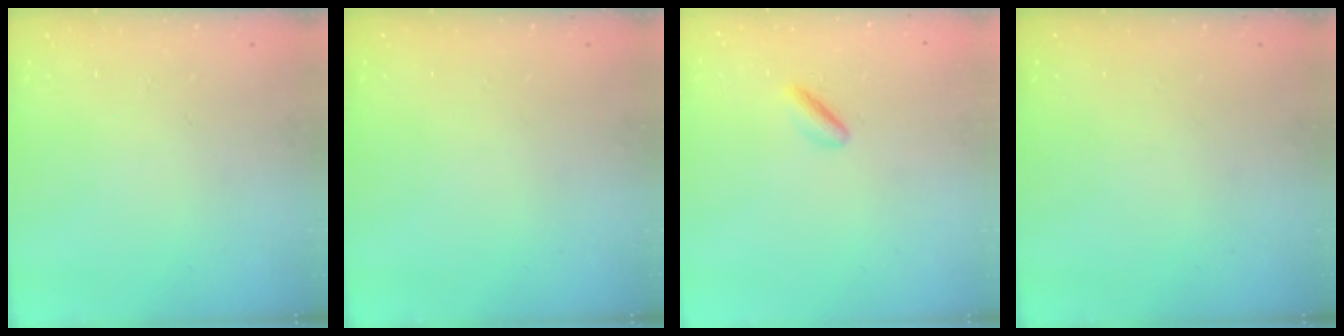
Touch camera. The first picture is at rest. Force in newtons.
{"total": 0.0}
{"total": 2.5, "press": 2.3, "slide": 0.8}
{"total": 0.0}